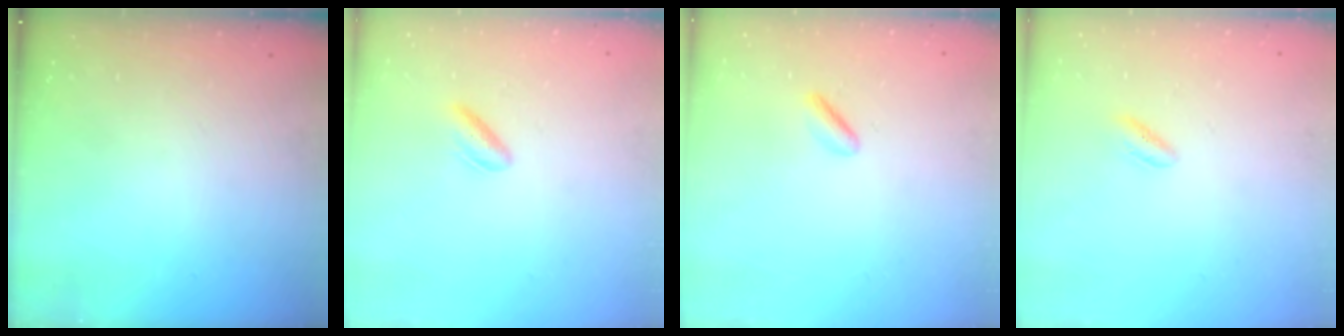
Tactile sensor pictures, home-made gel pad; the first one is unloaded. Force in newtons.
{"total": 2.4, "press": 2.2, "slide": 1.1}
{"total": 1.4, "press": 1.1, "slide": 0.8}
{"total": 2.4, "press": 2.2, "slide": 1.0}